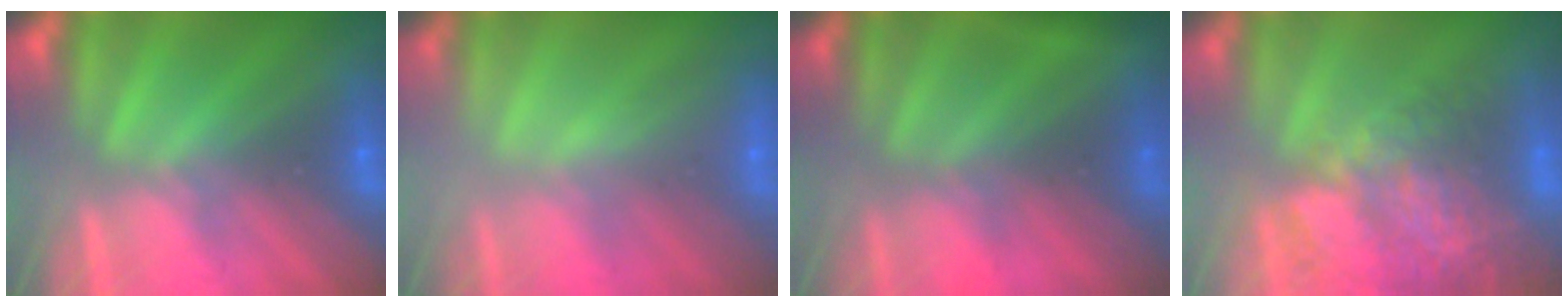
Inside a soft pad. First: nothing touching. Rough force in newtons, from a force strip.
{"total": 2.2}
{"total": 8.1}
{"total": 7.6}